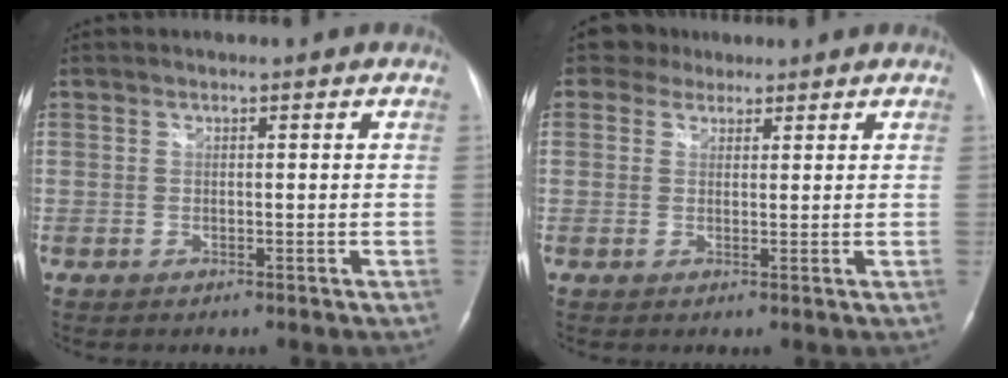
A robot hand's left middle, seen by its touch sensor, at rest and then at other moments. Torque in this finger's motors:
{"motor_torque": [0.02, 0.02, -0.17, -0.01]}